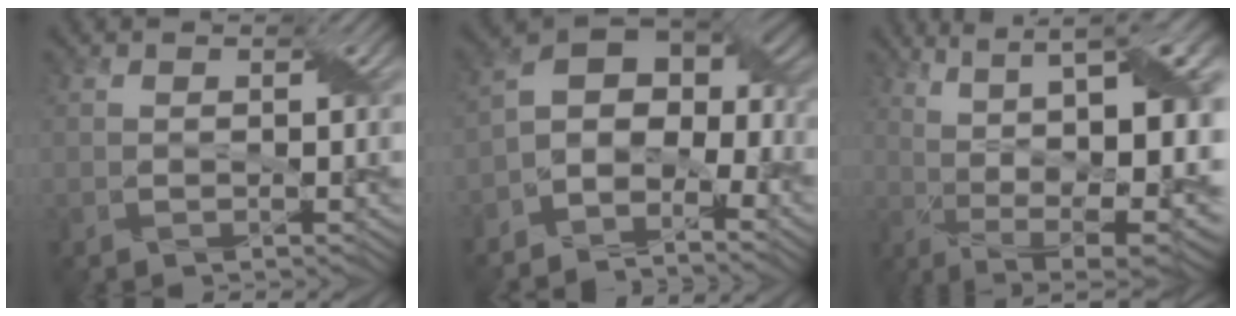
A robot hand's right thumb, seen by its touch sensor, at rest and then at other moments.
{"total": 8.9, "force": [-4.3, 4.7, 6.2], "torque": [-0.097, 0.003, -0.091]}
{"total": 16.0, "force": [1.9, 5.2, 15.0], "torque": [-0.210, 0.022, 0.050]}